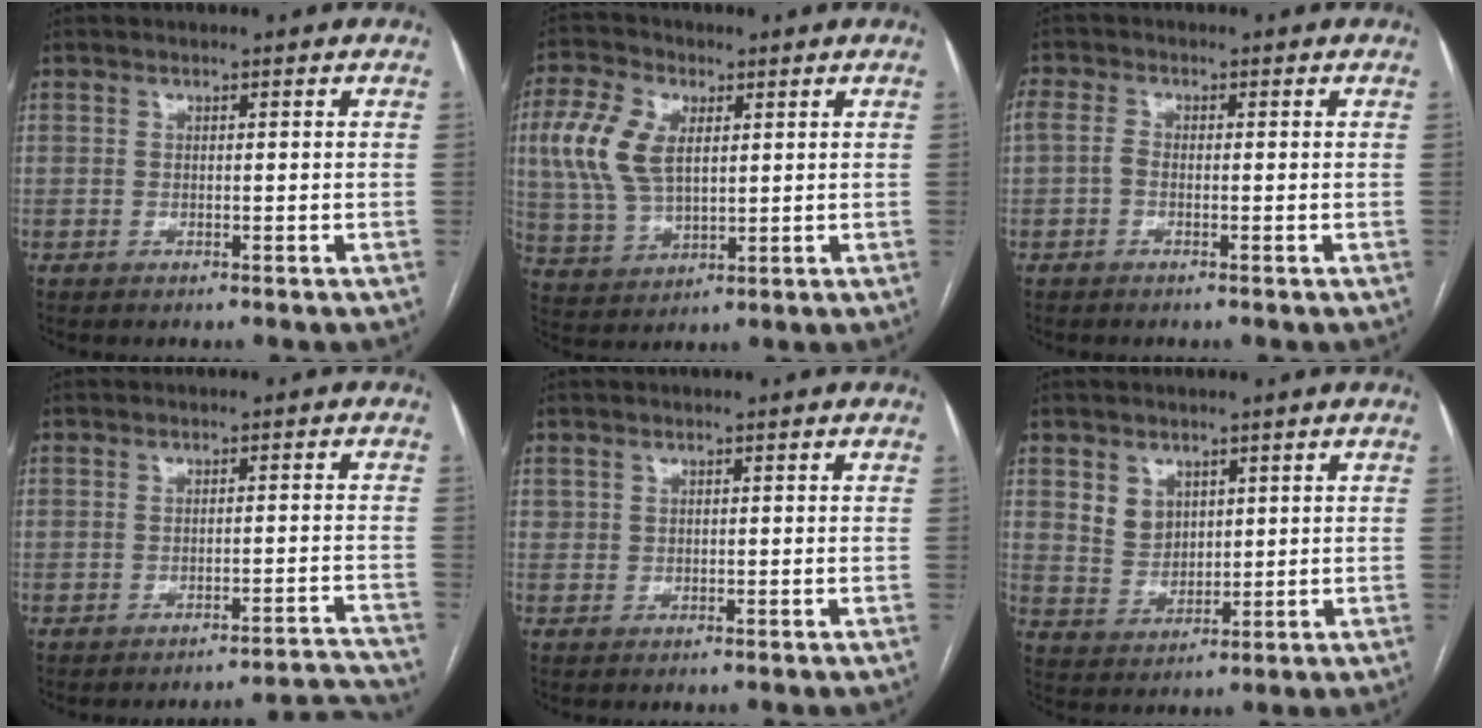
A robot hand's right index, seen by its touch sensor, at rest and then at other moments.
{"total": 10.7, "force": [2.6, 6.2, 8.4], "torque": [-0.204, 0.018, 0.055]}
{"total": 2.0, "force": [-0.6, 1.2, 1.5], "torque": [-0.031, 0.004, -0.015]}
{"total": 8.9, "force": [-8.9, -0.9, -0.3], "torque": [0.027, 0.012, -0.104]}
{"total": 0.5, "force": [0.2, 0.5, 0.0], "torque": [0.005, 0.005, 0.004]}
{"total": 4.9, "force": [2.3, 3.9, 1.8], "torque": [-0.041, 0.006, 0.055]}